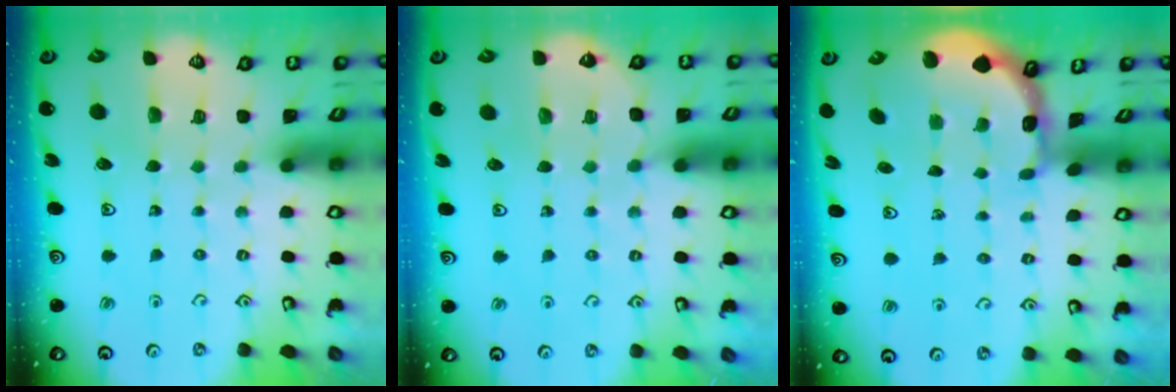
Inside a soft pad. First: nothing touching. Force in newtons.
{"total": 5.5, "press": 5.1, "slide": 2.0}
{"total": 1.4, "press": 1.4, "slide": 0.1}